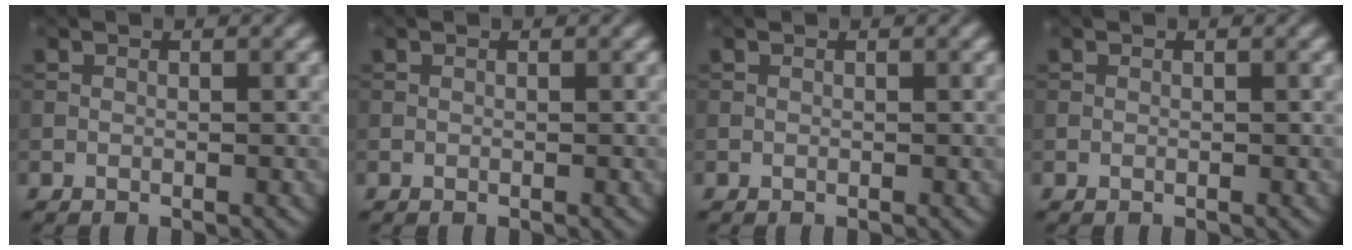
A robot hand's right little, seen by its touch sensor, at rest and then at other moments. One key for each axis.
{"total": 0.0}
{"total": 0.0}
{"total": 0.0}